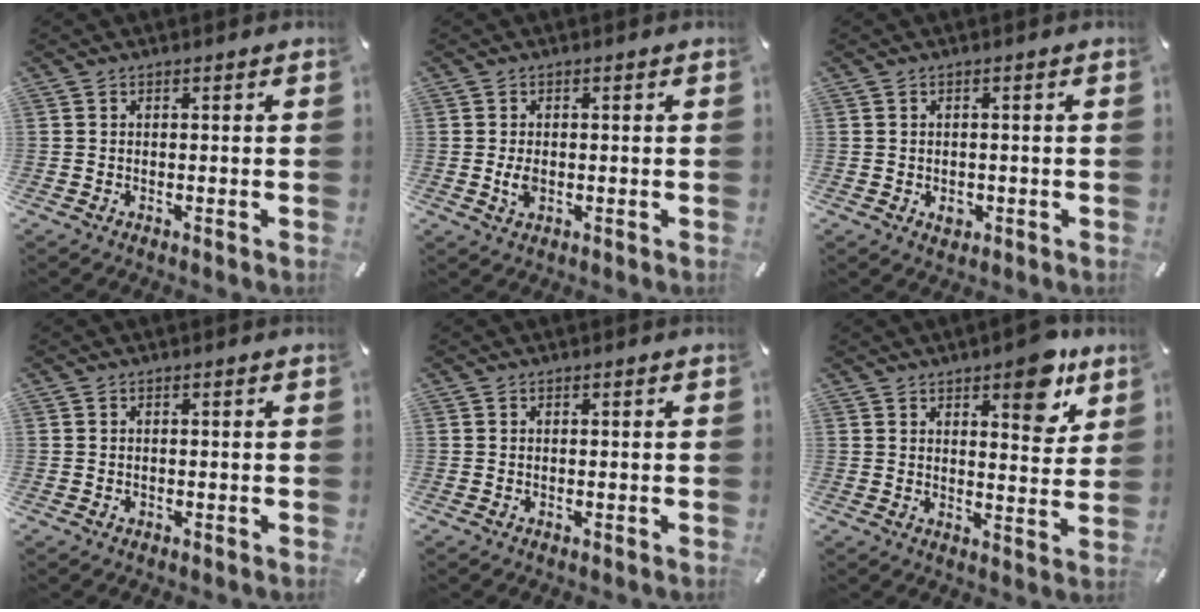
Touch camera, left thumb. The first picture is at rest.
{"total": 2.8, "force": [-0.2, 1.8, 2.2], "torque": [-0.055, -0.003, -0.008]}
{"total": 2.4, "force": [-0.6, 1.9, 1.3], "torque": [-0.015, -0.001, -0.012]}
{"total": 0.5, "force": [-0.1, 0.4, 0.3], "torque": [-0.006, 0.001, -0.003]}
{"total": 0.0}
{"total": 9.9, "force": [6.6, 3.9, 6.2], "torque": [-0.066, -0.046, 0.105]}